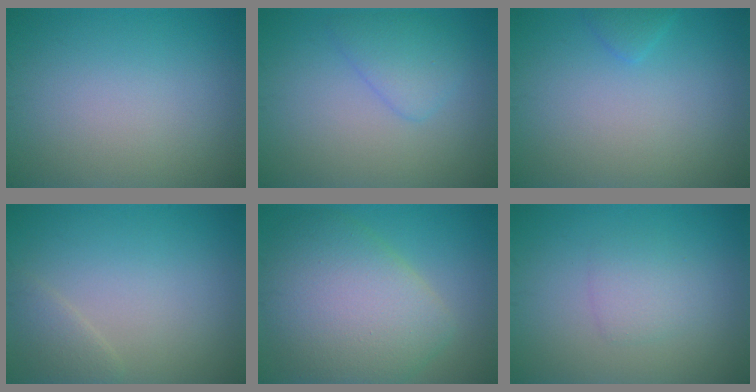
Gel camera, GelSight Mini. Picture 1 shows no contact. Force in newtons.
{"total": 2.6, "press": 2.6, "slide": 0.0}
{"total": 1.0, "press": 1.0, "slide": 0.1}
{"total": 1.6, "press": 1.6, "slide": 0.1}
{"total": 8.7, "press": 8.7, "slide": 0.3}
{"total": 1.8, "press": 1.8, "slide": 0.2}